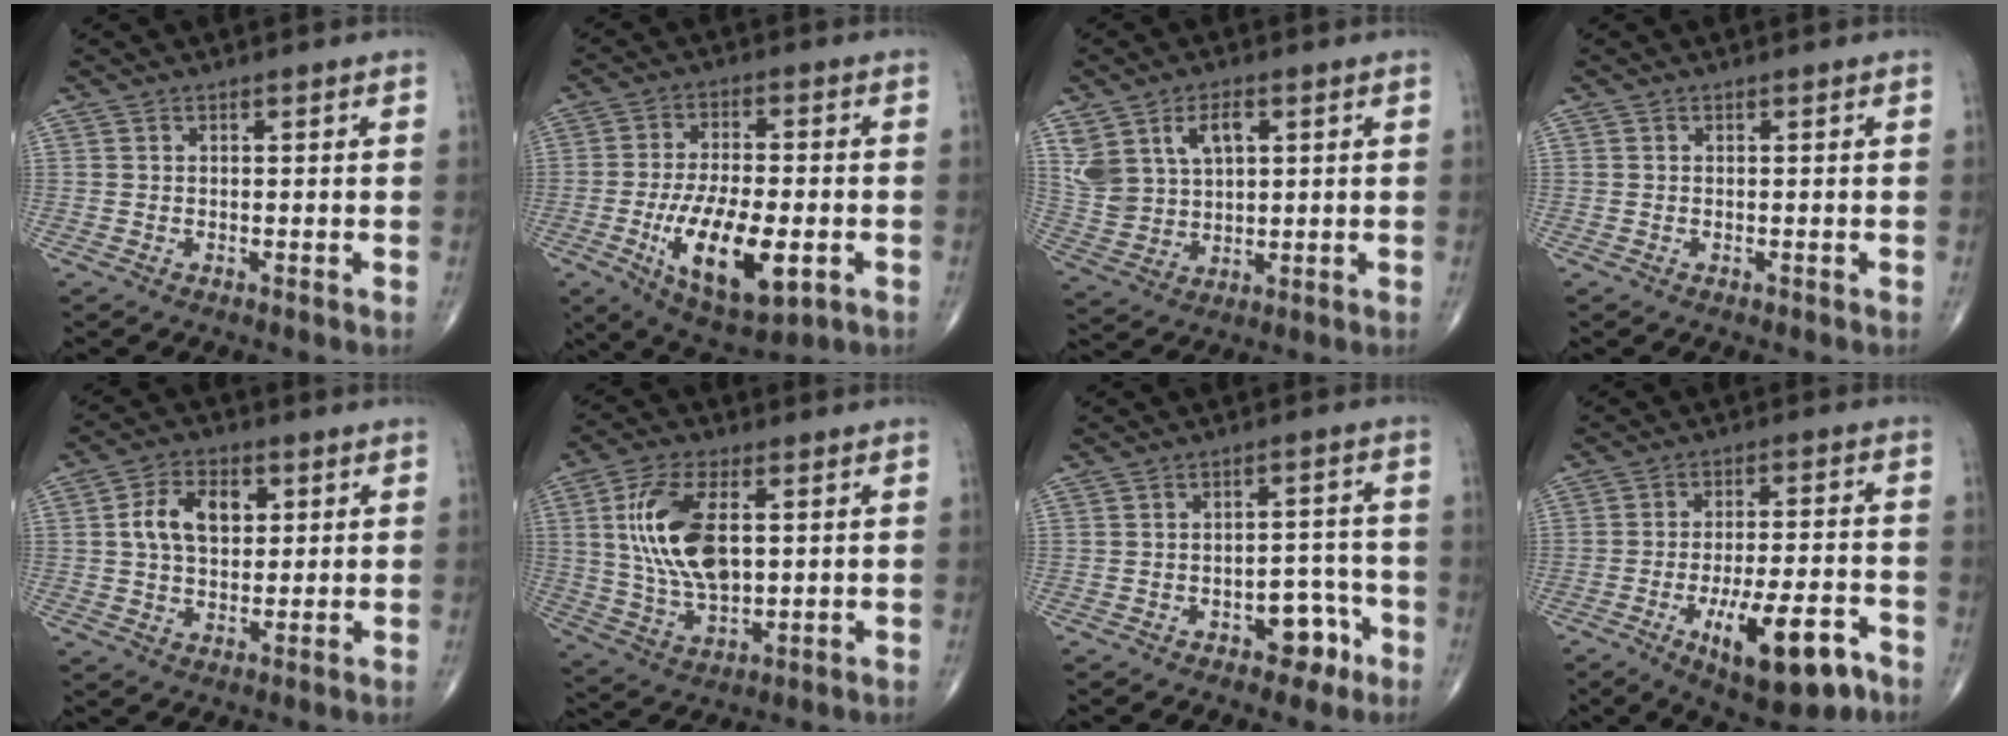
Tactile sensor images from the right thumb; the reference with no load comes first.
{"total": 16.2, "force": [-4.7, 6.8, 14.0], "torque": [-0.233, 0.003, -0.066]}
{"total": 10.0, "force": [4.1, 6.4, 6.5], "torque": [-0.116, -0.008, 0.089]}
{"total": 0.0}
{"total": 9.3, "force": [2.1, 6.1, 6.7], "torque": [-0.101, 0.004, 0.033]}
{"total": 15.2, "force": [2.7, 7.8, 12.8], "torque": [-0.249, -0.005, 0.056]}
{"total": 6.6, "force": [-3.5, 3.8, 4.1], "torque": [-0.026, 0.039, -0.045]}
{"total": 15.1, "force": [-7.2, 5.2, 12.2], "torque": [-0.182, 0.029, -0.102]}